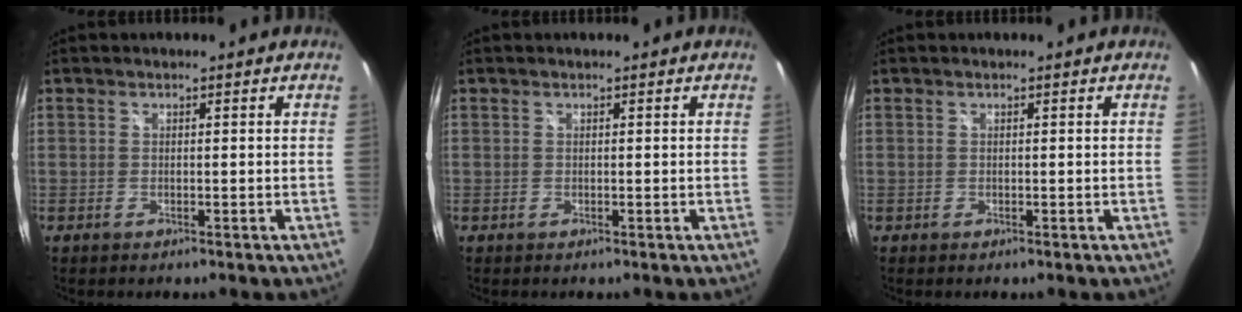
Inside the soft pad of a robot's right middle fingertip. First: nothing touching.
{"total": 0.0}
{"total": 0.0}